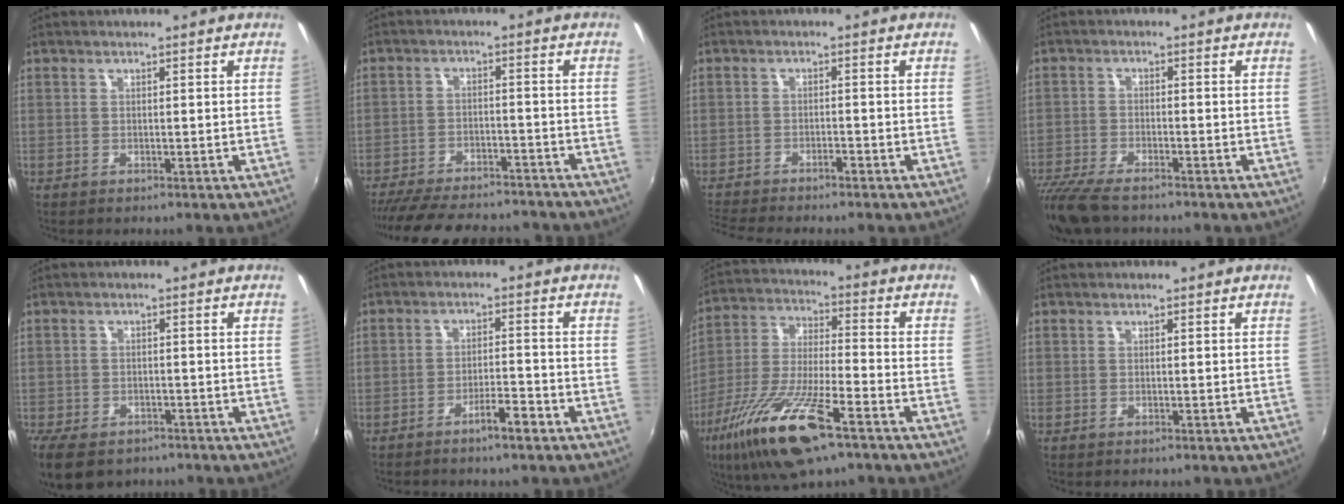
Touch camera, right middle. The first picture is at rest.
{"total": 19.8, "force": [-17.2, 5.4, 8.2], "torque": [-0.172, -0.015, -0.241]}
{"total": 5.3, "force": [-5.0, 0.1, 1.8], "torque": [-0.054, -0.016, -0.091]}
{"total": 11.1, "force": [-9.1, 3.0, 5.6], "torque": [-0.141, -0.042, -0.169]}
{"total": 8.8, "force": [-6.3, 4.5, 4.3], "torque": [-0.107, -0.028, -0.107]}
{"total": 4.1, "force": [-3.1, 0.6, 2.7], "torque": [-0.055, 0.002, -0.046]}
{"total": 18.8, "force": [-10.8, 4.7, 14.6], "torque": [-0.301, -0.044, -0.208]}
{"total": 0.0}